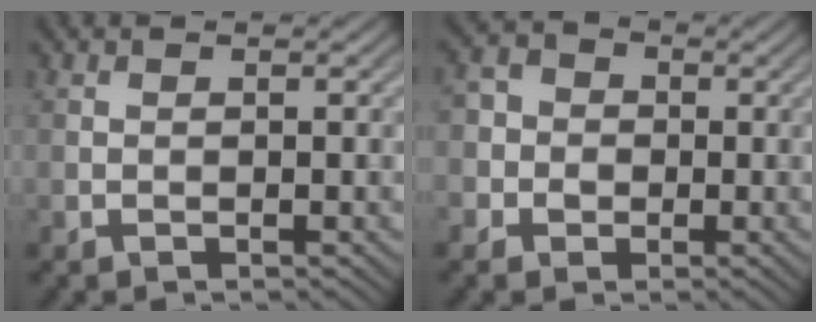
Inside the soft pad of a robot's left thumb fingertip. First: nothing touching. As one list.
[{"total": 4.1, "force": [-0.6, 3.8, 1.3], "torque": [-0.021, 0.004, -0.026]}]